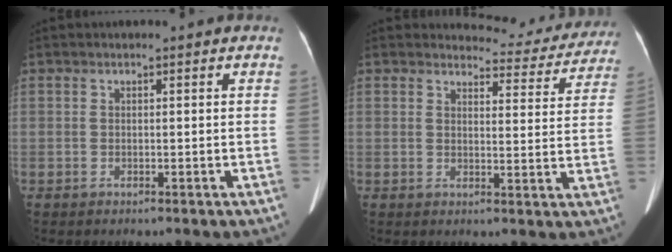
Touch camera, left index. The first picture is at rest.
{"total": 9.5, "force": [9.2, 2.3, 0.0], "torque": [0.018, -0.023, 0.092]}